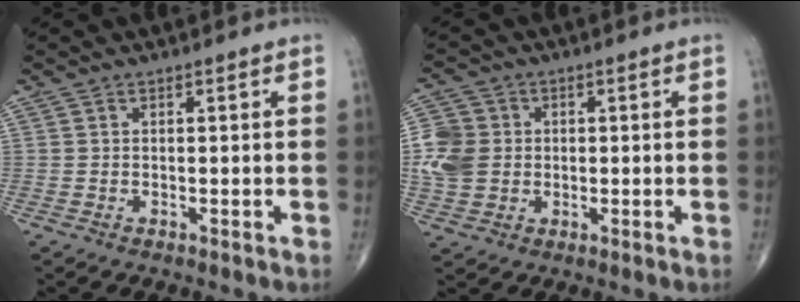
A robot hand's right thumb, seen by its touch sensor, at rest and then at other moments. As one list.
[{"total": 8.5, "force": [0.1, 7.3, 4.3], "torque": [-0.081, 0.004, 0.000]}]